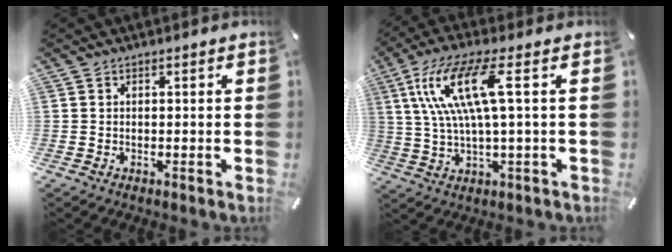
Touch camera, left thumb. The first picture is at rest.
{"total": 14.0, "force": [3.5, 3.0, 13.2], "torque": [-0.283, -0.008, 0.050]}